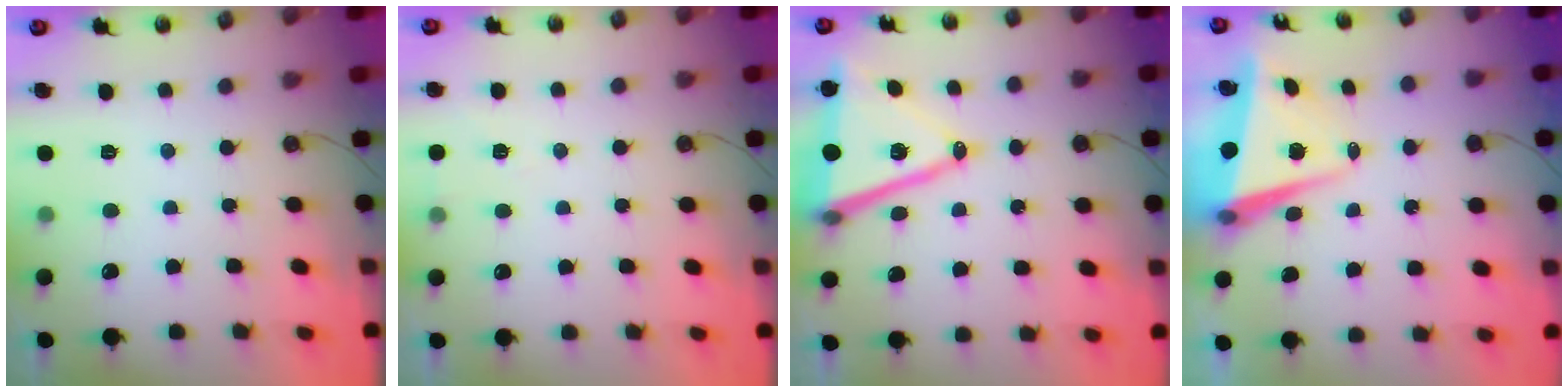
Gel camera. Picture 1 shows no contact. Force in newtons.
{"total": 5.2, "press": 3.2, "slide": 4.1}
{"total": 16.6, "press": 16.2, "slide": 3.7}
{"total": 6.2, "press": 5.9, "slide": 1.8}